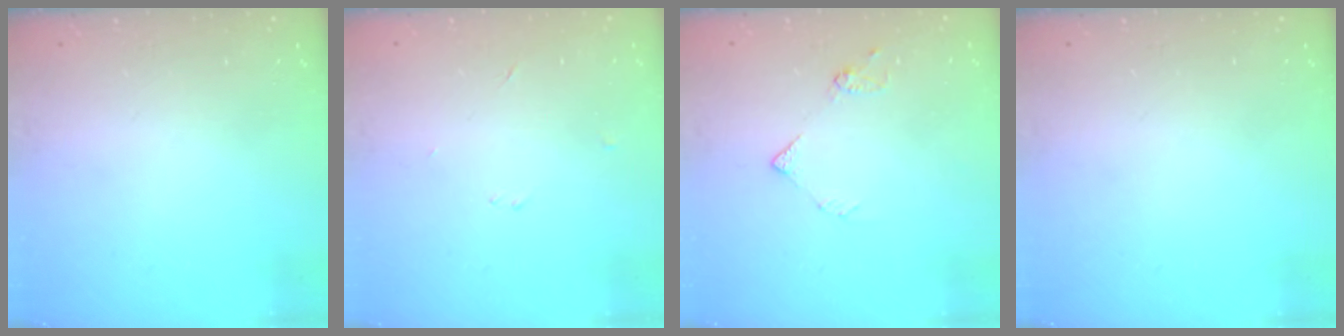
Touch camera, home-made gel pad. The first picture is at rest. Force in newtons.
{"total": 2.2, "press": 2.2, "slide": 0.2}
{"total": 6.1, "press": 6.1, "slide": 0.8}
{"total": 0.0}